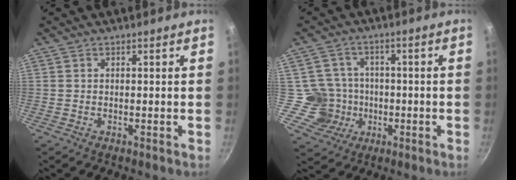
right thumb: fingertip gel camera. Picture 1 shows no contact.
{"total": 7.7, "force": [-1.4, 7.5, 1.0], "torque": [0.015, 0.025, -0.024]}